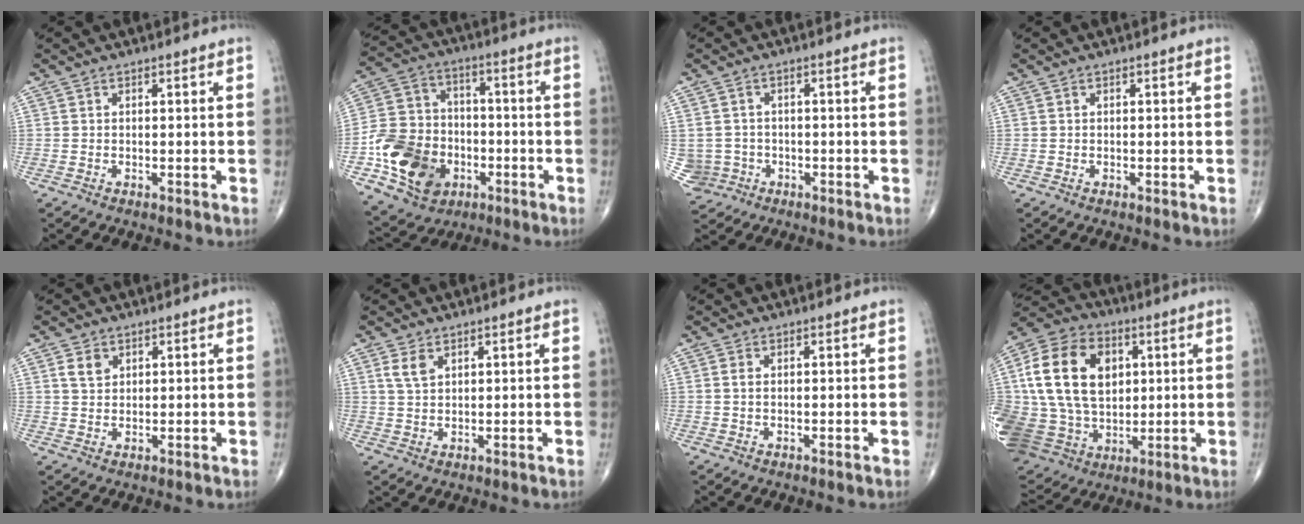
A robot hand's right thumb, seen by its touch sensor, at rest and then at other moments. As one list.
[{"total": 17.0, "force": [-5.5, 13.2, 9.2], "torque": [-0.142, 0.026, -0.092]}, {"total": 4.8, "force": [-1.0, 4.7, 0.2], "torque": [0.004, 0.012, -0.013]}, {"total": 0.0}, {"total": 3.2, "force": [1.6, 2.2, 1.7], "torque": [-0.021, -0.005, 0.034]}, {"total": 3.3, "force": [1.8, 1.8, 2.2], "torque": [-0.039, -0.003, 0.041]}, {"total": 1.2, "force": [0.3, 0.6, 0.9], "torque": [-0.021, 0.003, 0.008]}, {"total": 27.6, "force": [4.8, 20.2, 18.2], "torque": [-0.372, 0.018, 0.103]}]